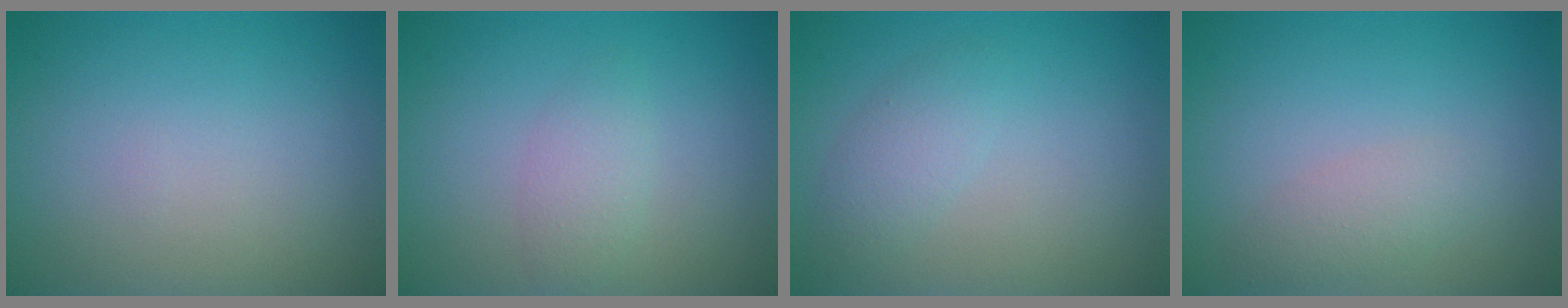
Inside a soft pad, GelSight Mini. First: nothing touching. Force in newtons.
{"total": 1.8, "press": 1.8, "slide": 0.1}
{"total": 2.0, "press": 2.0, "slide": 0.1}
{"total": 1.8, "press": 1.8, "slide": 0.1}